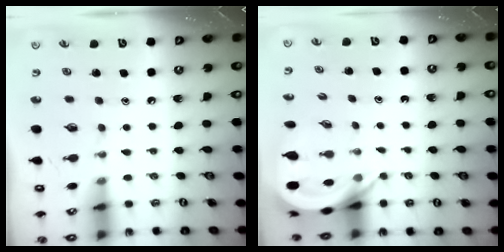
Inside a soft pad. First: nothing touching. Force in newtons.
{"total": 6.2, "press": 6.2, "slide": 0.4}